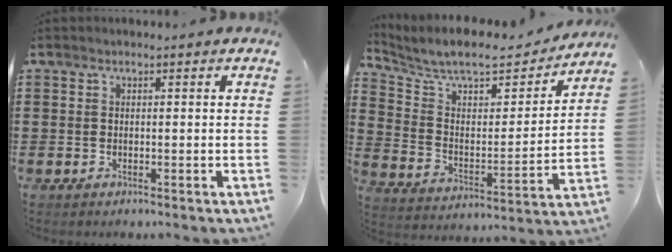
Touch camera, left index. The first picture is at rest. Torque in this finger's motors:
{"motor_torque": [1.07, -1.07, 0.16, 0.08]}